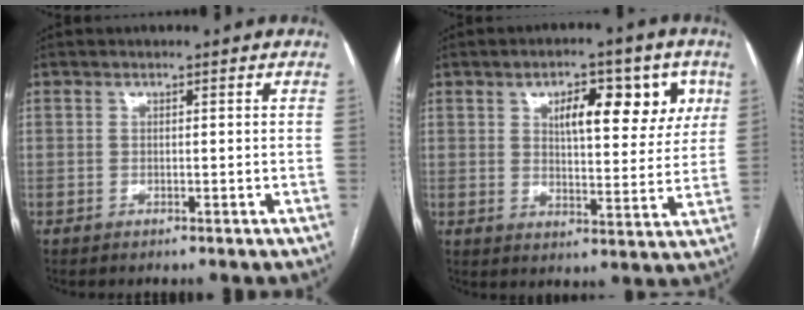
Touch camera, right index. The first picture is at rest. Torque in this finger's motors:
{"motor_torque": [0.61, 0.50, 0.46, 0.08]}